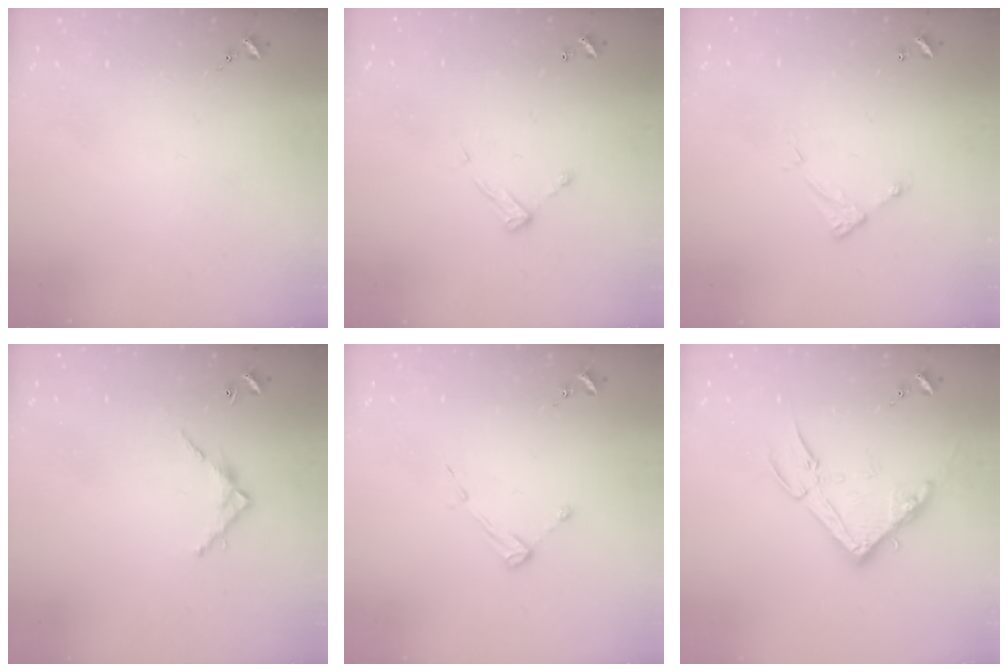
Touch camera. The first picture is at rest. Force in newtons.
{"total": 7.3, "press": 7.3, "slide": 0.4}
{"total": 4.9, "press": 4.8, "slide": 0.3}
{"total": 6.3, "press": 6.3, "slide": 0.5}
{"total": 4.2, "press": 4.2, "slide": 0.6}
{"total": 15.2, "press": 15.2, "slide": 0.6}